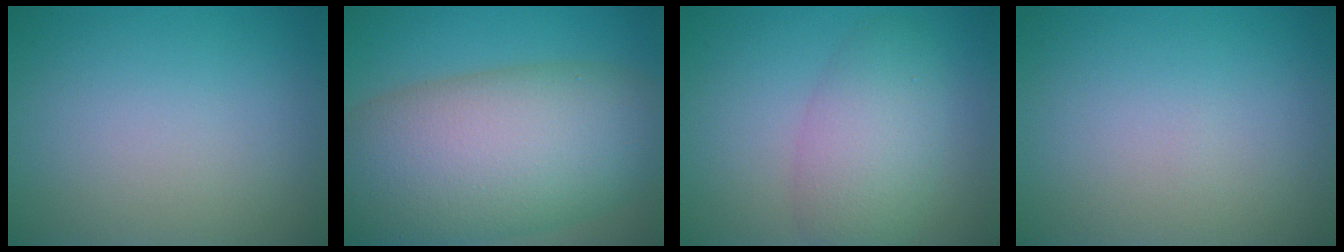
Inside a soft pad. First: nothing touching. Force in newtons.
{"total": 14.3, "press": 14.2, "slide": 0.7}
{"total": 4.8, "press": 4.8, "slide": 0.2}
{"total": 0.0}